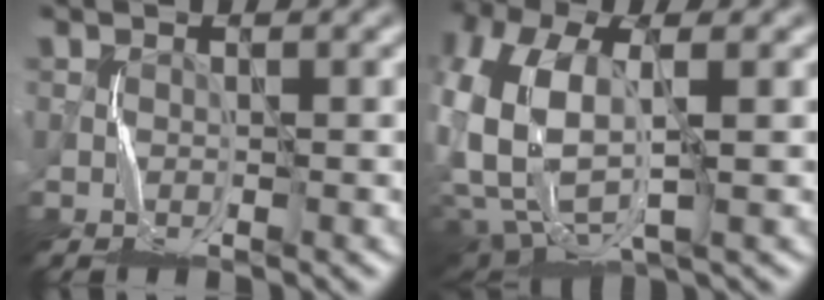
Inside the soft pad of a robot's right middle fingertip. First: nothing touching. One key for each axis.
{"total": 10.3, "fx": -0.6, "fy": 6.3, "fz": 8.1, "tx": -0.226, "ty": -0.017, "tz": -0.003}